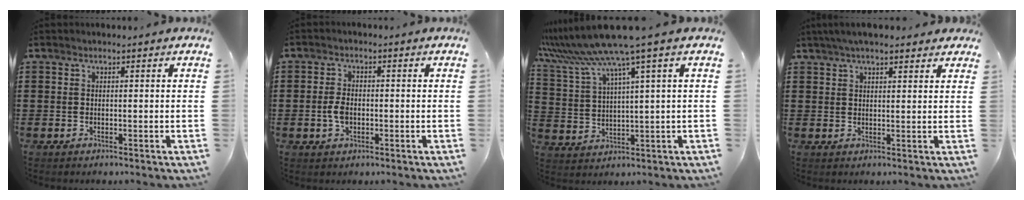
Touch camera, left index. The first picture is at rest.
{"total": 3.4, "force": [-0.5, 2.0, 2.7], "torque": [-0.065, -0.001, -0.012]}
{"total": 8.6, "force": [6.1, -0.6, 6.0], "torque": [-0.154, -0.042, 0.096]}
{"total": 4.3, "force": [3.5, 0.9, 2.4], "torque": [-0.054, 0.005, 0.063]}